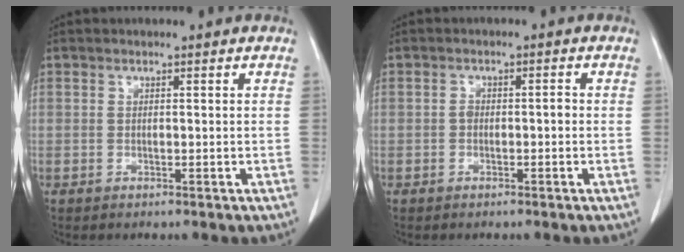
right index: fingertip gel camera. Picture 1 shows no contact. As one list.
[{"total": 1.6, "force": [-0.4, 0.8, 1.3], "torque": [-0.020, 0.004, -0.006]}]